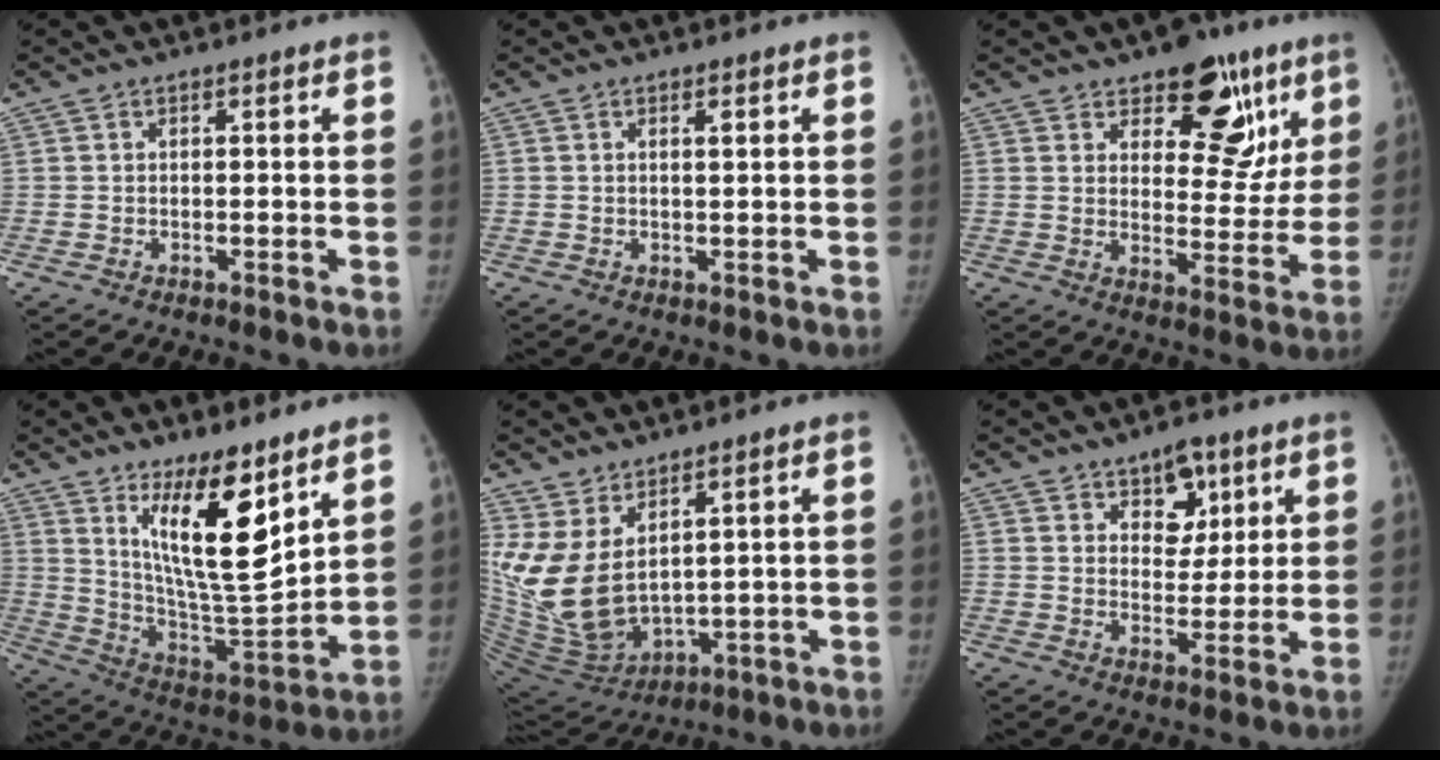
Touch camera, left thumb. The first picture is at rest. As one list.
[{"total": 1.0, "force": [0.5, 0.1, 0.9], "torque": [-0.014, -0.002, 0.008]}, {"total": 15.6, "force": [8.9, 8.2, 9.7], "torque": [-0.059, -0.046, 0.124]}, {"total": 17.4, "force": [9.8, 4.9, 13.6], "torque": [-0.200, -0.077, 0.186]}, {"total": 13.4, "force": [5.4, 6.6, 10.3], "torque": [-0.207, -0.039, 0.135]}, {"total": 7.9, "force": [4.4, 4.9, 4.3], "torque": [-0.026, -0.025, 0.067]}]